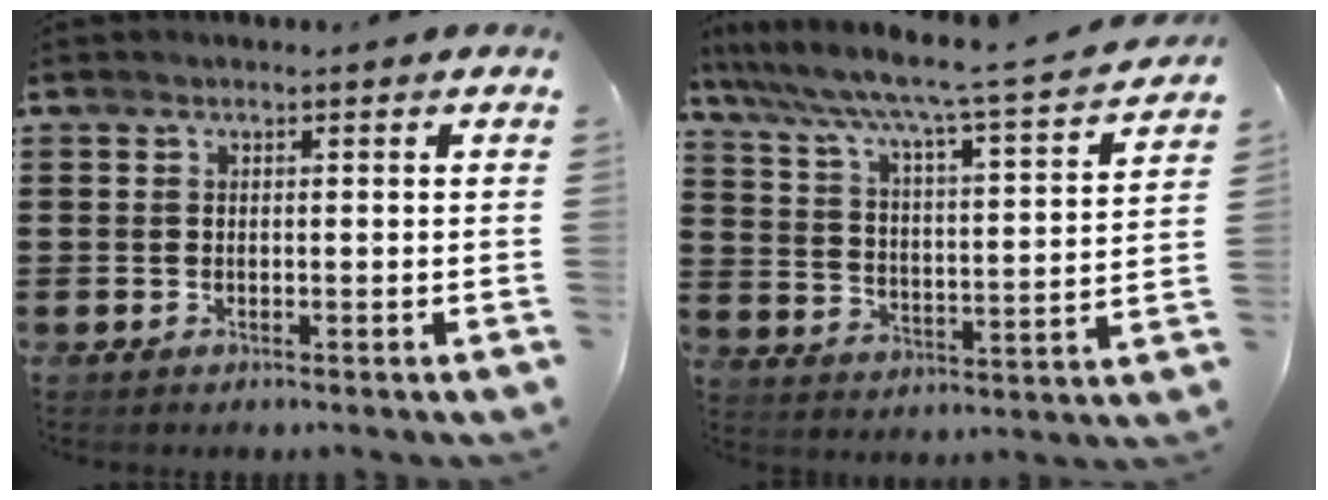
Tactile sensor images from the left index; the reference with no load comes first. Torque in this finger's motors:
{"motor_torque": [2.14, 0.00, 0.40, 0.21]}